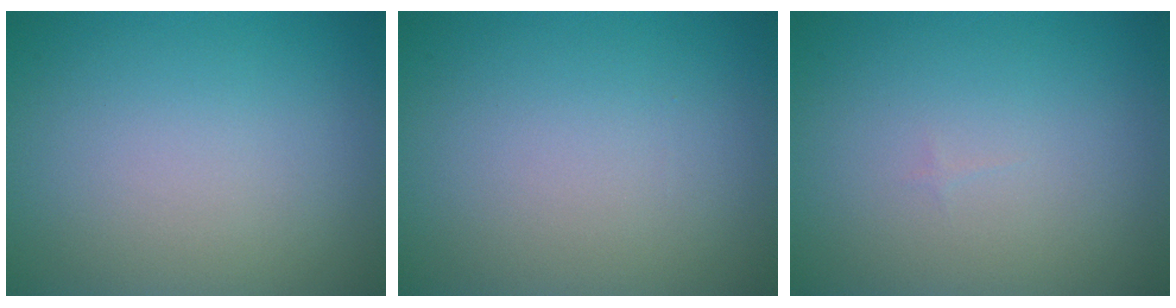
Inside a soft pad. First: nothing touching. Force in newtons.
{"total": 0.0}
{"total": 0.0}